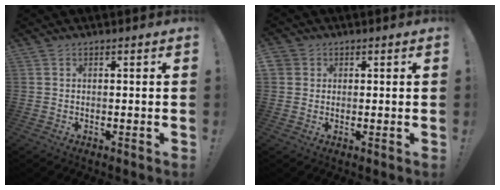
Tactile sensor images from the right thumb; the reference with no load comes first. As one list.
[{"total": 2.6, "force": [1.3, 2.2, 0.4], "torque": [-0.005, 0.000, 0.024]}]